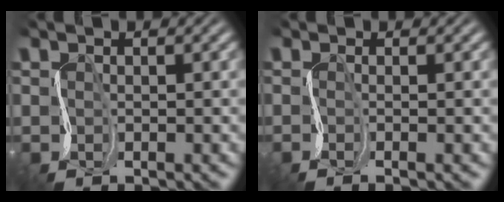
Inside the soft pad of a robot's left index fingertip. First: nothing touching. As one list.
[{"total": 1.7, "force": [-0.3, 0.7, 1.5], "torque": [-0.016, -0.010, -0.006]}]